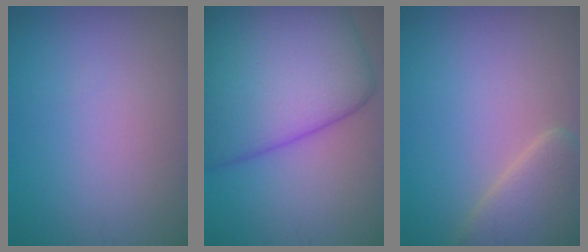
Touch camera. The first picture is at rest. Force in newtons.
{"total": 13.6, "press": 13.6, "slide": 0.4}
{"total": 4.8, "press": 4.8, "slide": 0.5}